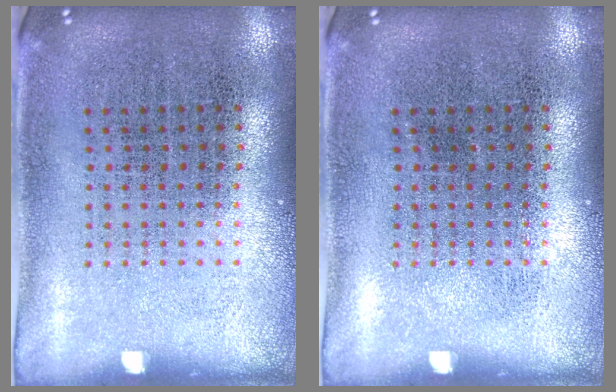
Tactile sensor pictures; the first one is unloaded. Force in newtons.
{"total": 0.0}